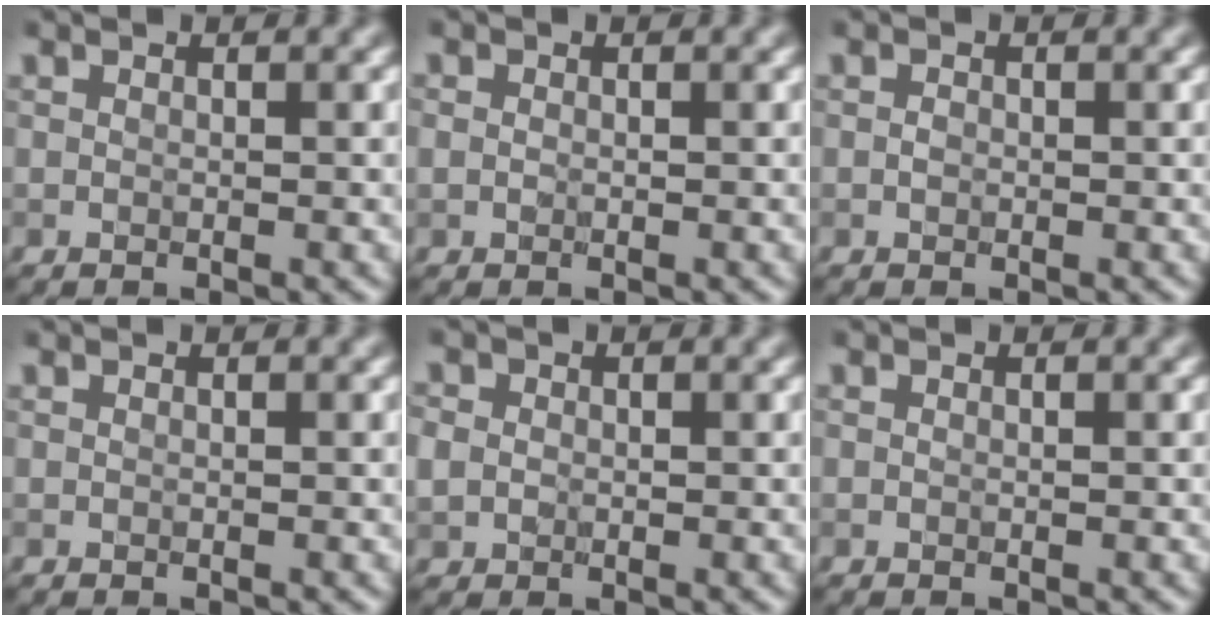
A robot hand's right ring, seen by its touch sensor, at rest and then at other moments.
{"total": 0.8, "force": [0.0, 0.7, 0.4], "torque": [-0.006, -0.001, -0.004]}
{"total": 0.6, "force": [-0.1, 0.5, 0.4], "torque": [-0.007, 0.000, -0.004]}
{"total": 0.0}
{"total": 2.5, "force": [0.3, 2.2, 1.1], "torque": [-0.021, 0.013, -0.004]}
{"total": 0.0}